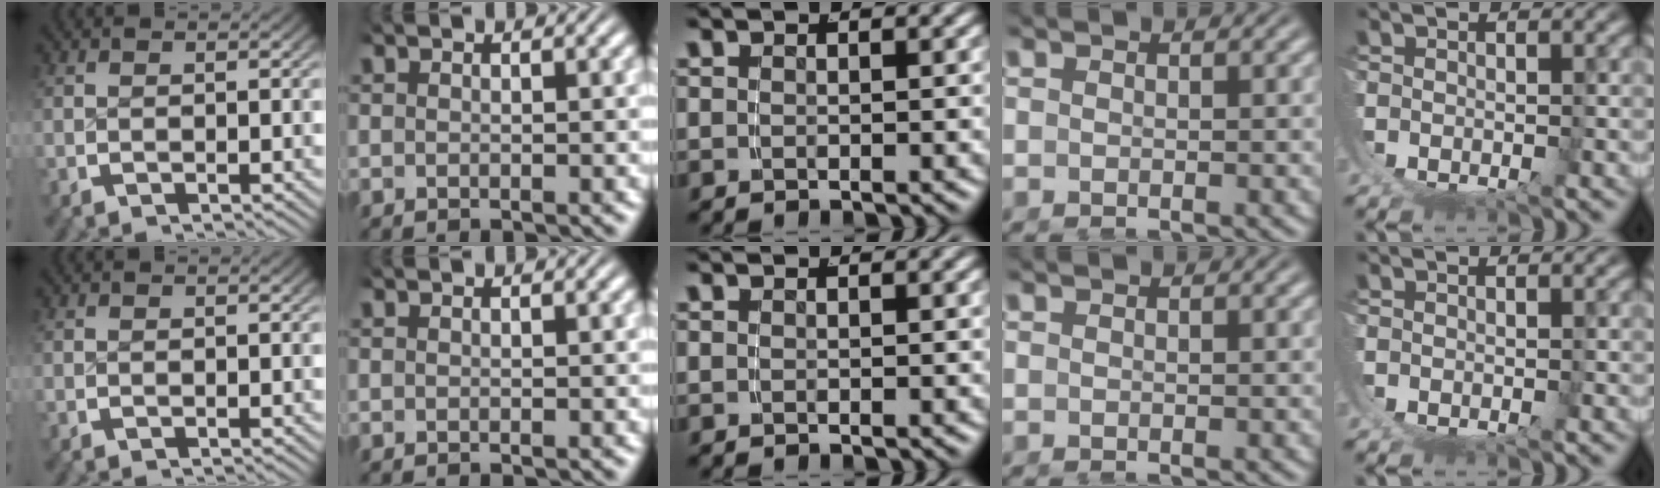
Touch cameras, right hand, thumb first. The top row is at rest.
{}